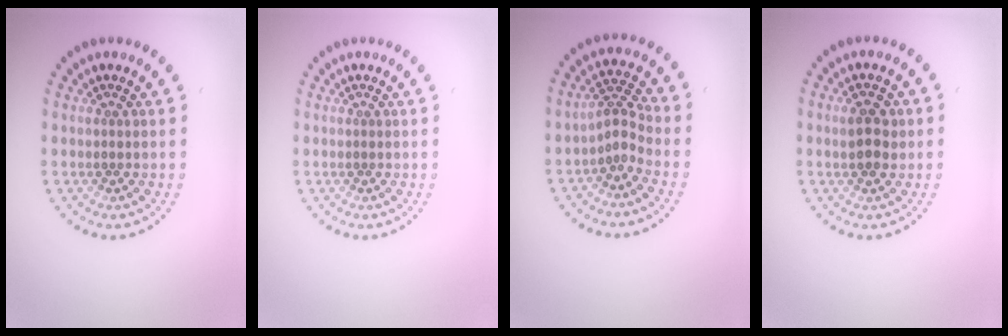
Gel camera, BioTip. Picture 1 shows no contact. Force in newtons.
{"total": 0.0}
{"total": 2.3, "press": 1.6, "slide": 1.6}
{"total": 2.7, "press": 2.7, "slide": 0.3}